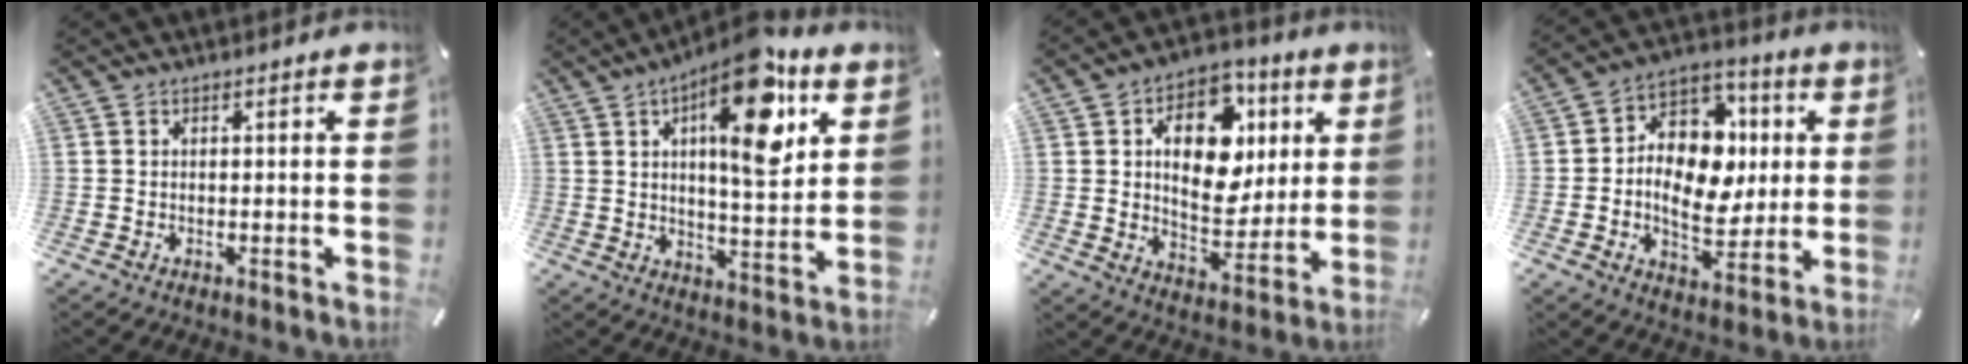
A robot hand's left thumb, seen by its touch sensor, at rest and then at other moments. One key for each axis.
{"total": 18.0, "fx": 8.1, "fy": 6.5, "fz": 14.7, "tx": -0.215, "ty": -0.032, "tz": 0.123}
{"total": 16.3, "fx": 4.6, "fy": 11.5, "fz": 10.6, "tx": -0.152, "ty": -0.007, "tz": 0.083}
{"total": 14.0, "fx": 0.4, "fy": 11.3, "fz": 8.3, "tx": -0.136, "ty": -0.003, "tz": 0.013}